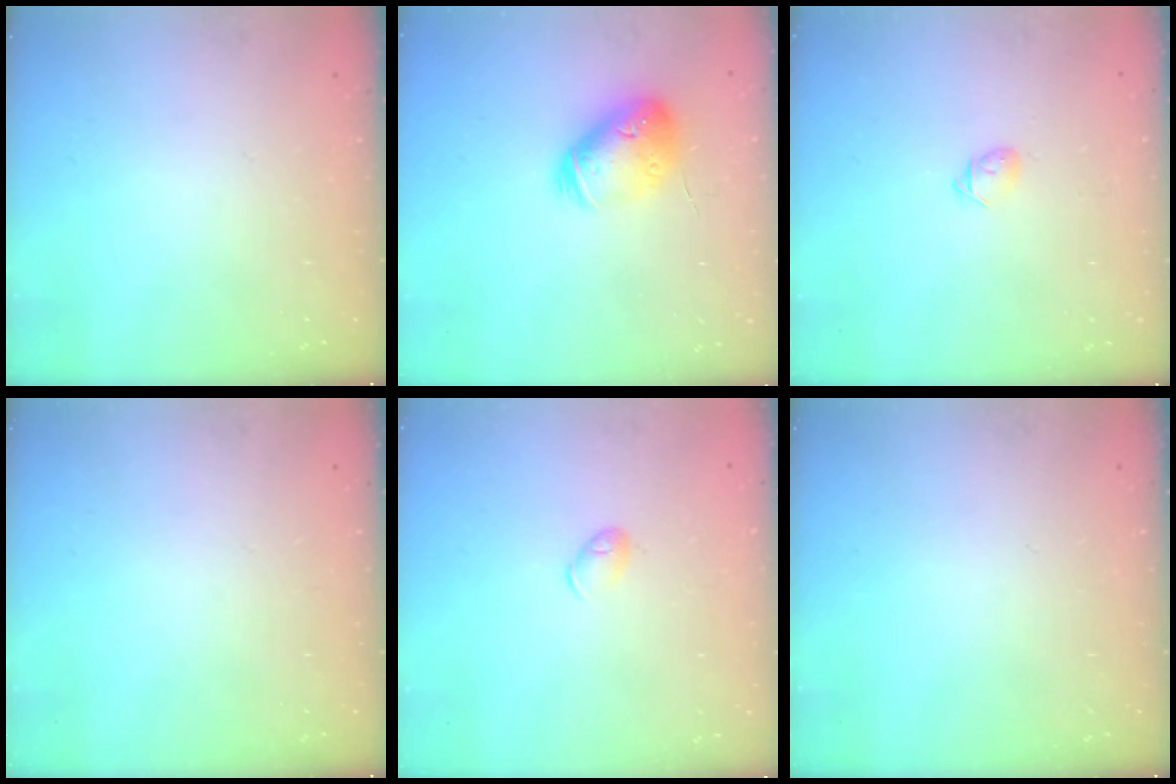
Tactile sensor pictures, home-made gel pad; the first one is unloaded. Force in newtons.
{"total": 15.5, "press": 15.4, "slide": 2.2}
{"total": 4.0, "press": 3.9, "slide": 1.1}
{"total": 0.0}
{"total": 4.8, "press": 4.7, "slide": 0.6}
{"total": 0.0}